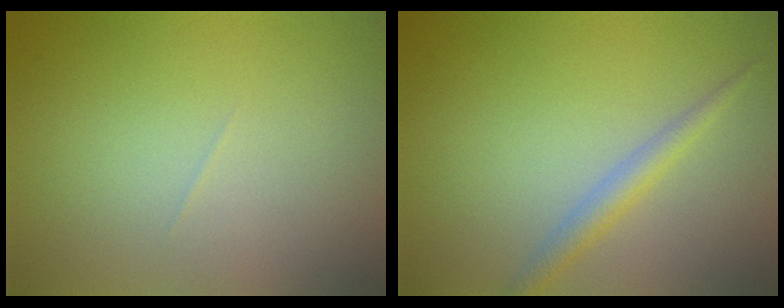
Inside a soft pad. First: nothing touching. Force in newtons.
{"total": 2.0, "press": 2.0, "slide": 0.0}